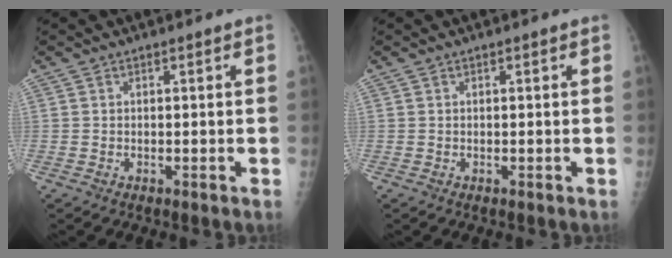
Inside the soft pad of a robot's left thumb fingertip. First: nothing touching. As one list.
[{"total": 0.0}]